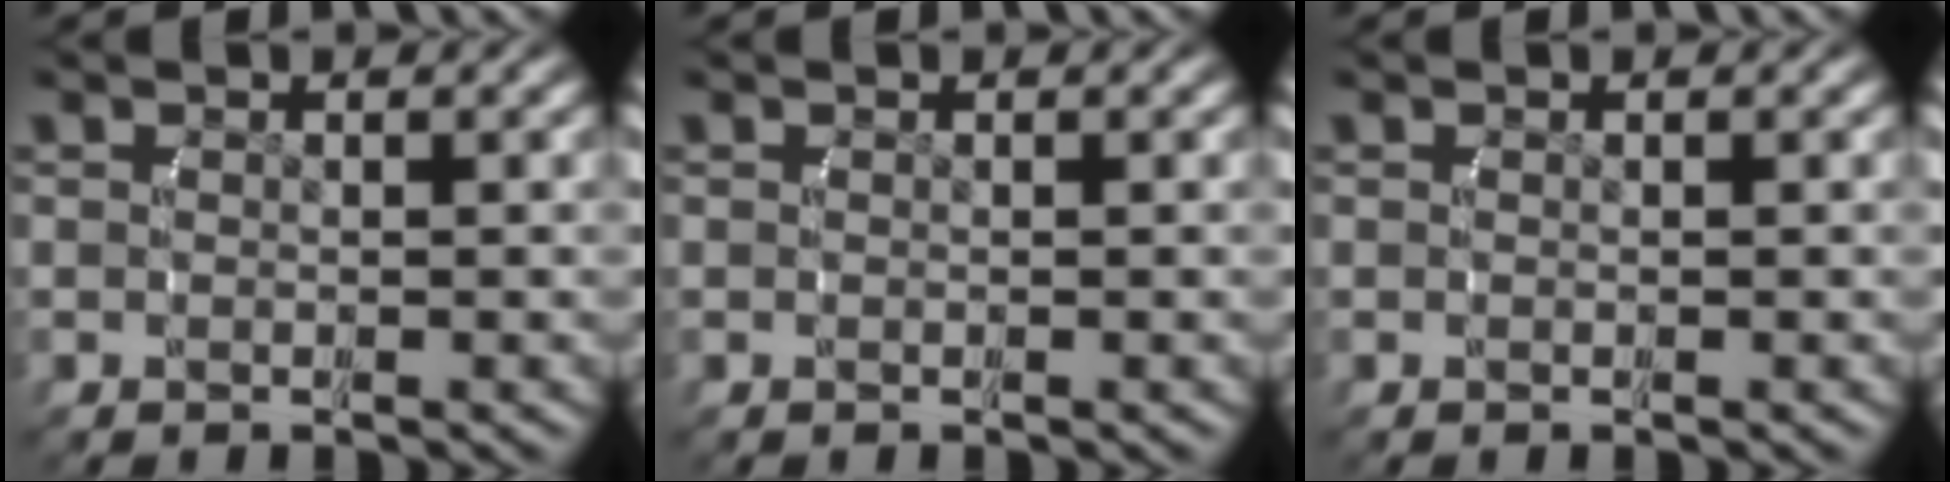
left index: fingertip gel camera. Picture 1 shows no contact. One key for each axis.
{"total": 0.0}
{"total": 0.0}